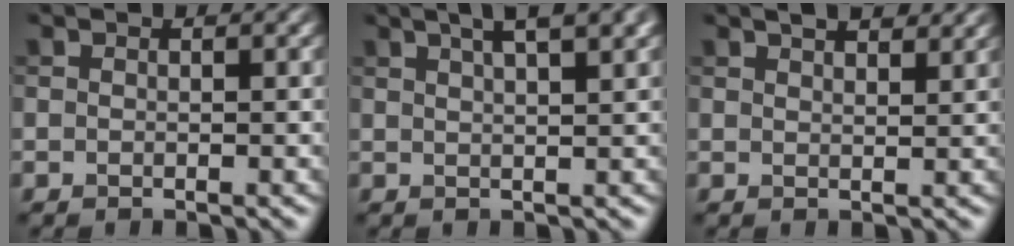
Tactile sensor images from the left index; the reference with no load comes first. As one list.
[{"total": 7.6, "force": [4.5, 2.8, 5.5], "torque": [-0.052, 0.039, 0.036]}, {"total": 3.8, "force": [2.8, 1.3, 2.2], "torque": [-0.015, 0.010, 0.024]}]